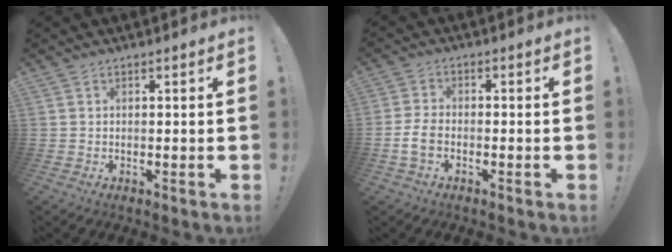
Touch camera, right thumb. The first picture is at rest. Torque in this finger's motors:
{"motor_torque": [1.93, 1.05, 0.23, -0.21, 0.45]}